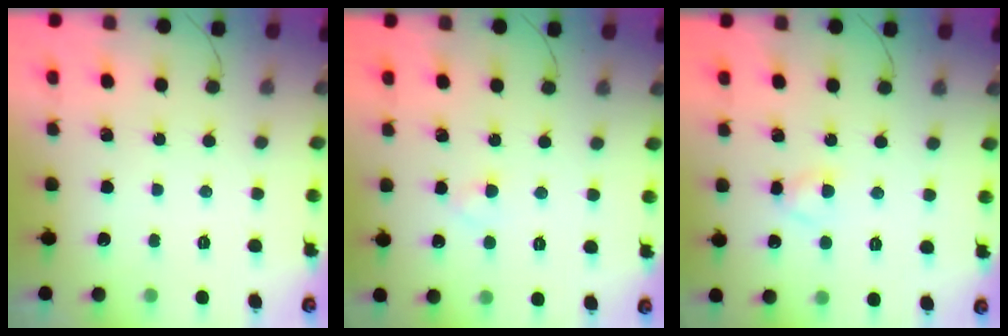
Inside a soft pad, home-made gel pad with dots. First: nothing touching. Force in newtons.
{"total": 1.7, "press": 1.5, "slide": 0.9}
{"total": 2.8, "press": 2.7, "slide": 0.8}